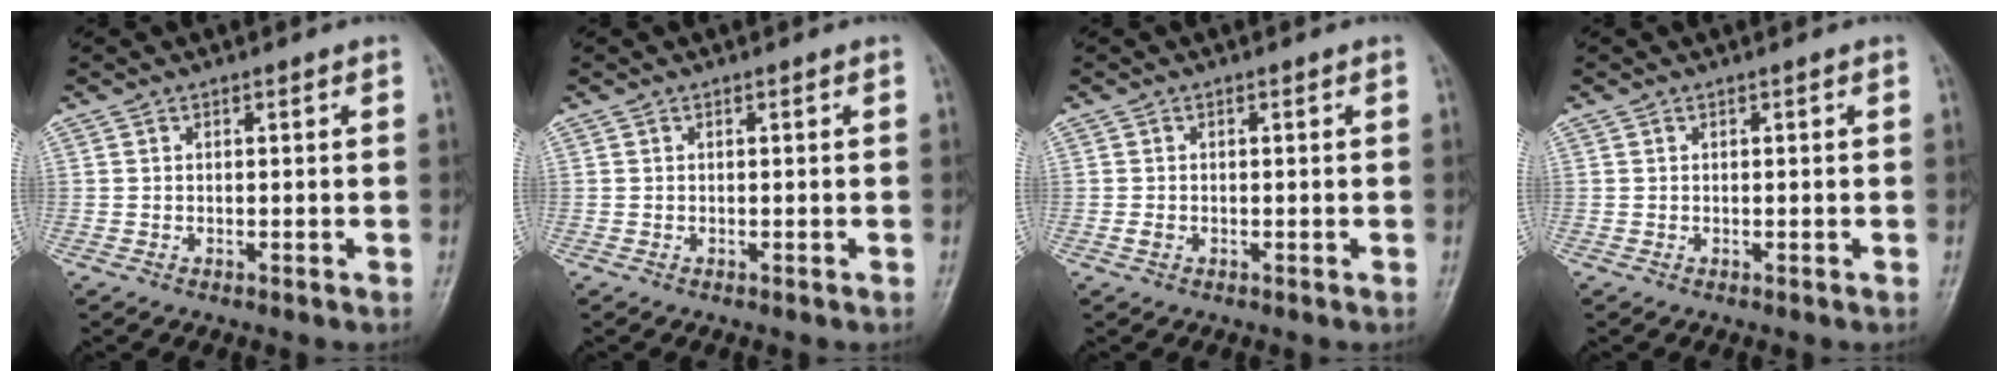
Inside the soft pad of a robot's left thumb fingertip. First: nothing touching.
{"total": 0.0}
{"total": 0.9, "force": [-0.2, 0.7, 0.5], "torque": [-0.009, -0.001, -0.004]}
{"total": 0.0}